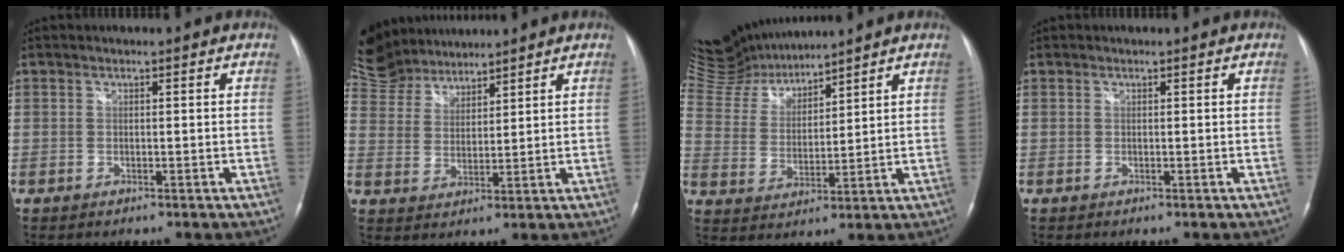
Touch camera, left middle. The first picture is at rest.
{"total": 10.4, "force": [9.7, 3.4, 1.4], "torque": [-0.042, 0.023, 0.199]}
{"total": 9.9, "force": [9.8, 0.8, 0.9], "torque": [-0.042, 0.012, 0.208]}
{"total": 0.0}